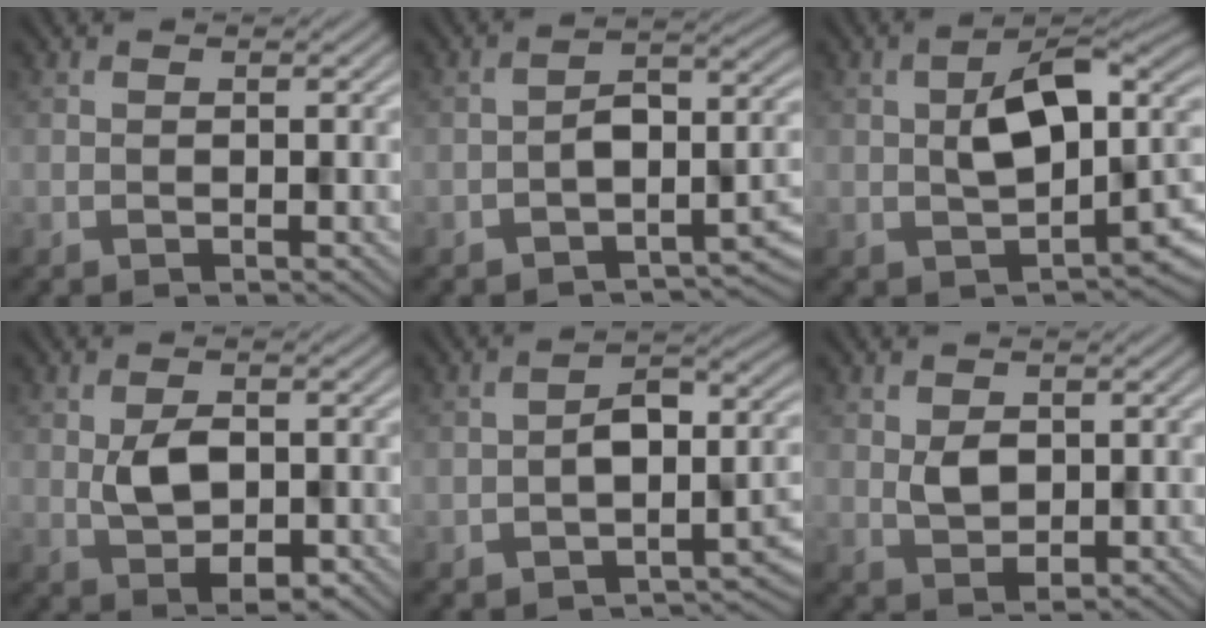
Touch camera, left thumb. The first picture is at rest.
{"total": 6.2, "force": [-2.8, 3.4, 4.4], "torque": [-0.049, -0.003, -0.051]}
{"total": 9.4, "force": [0.7, 5.3, 7.8], "torque": [-0.119, 0.003, 0.017]}
{"total": 5.2, "force": [-0.6, 2.9, 4.3], "torque": [-0.084, -0.010, -0.006]}
{"total": 6.8, "force": [-2.5, 4.0, 4.9], "torque": [-0.053, -0.005, -0.045]}
{"total": 2.6, "force": [0.5, 1.9, 1.7], "torque": [-0.036, -0.006, 0.014]}